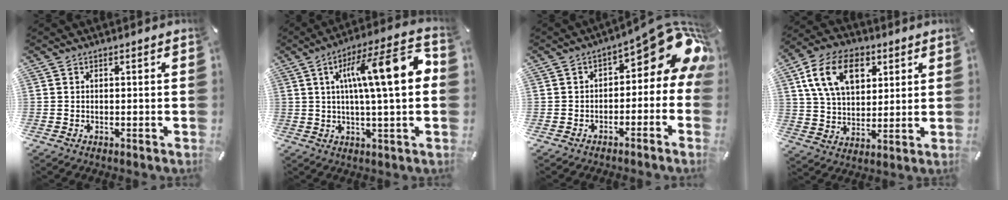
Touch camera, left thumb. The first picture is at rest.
{"total": 17.3, "force": [3.3, 3.4, 16.6], "torque": [-0.272, 0.001, 0.042]}
{"total": 12.1, "force": [4.1, 5.8, 9.9], "torque": [-0.111, -0.040, 0.060]}
{"total": 14.6, "force": [5.7, 9.9, 9.0], "torque": [-0.174, 0.003, 0.104]}